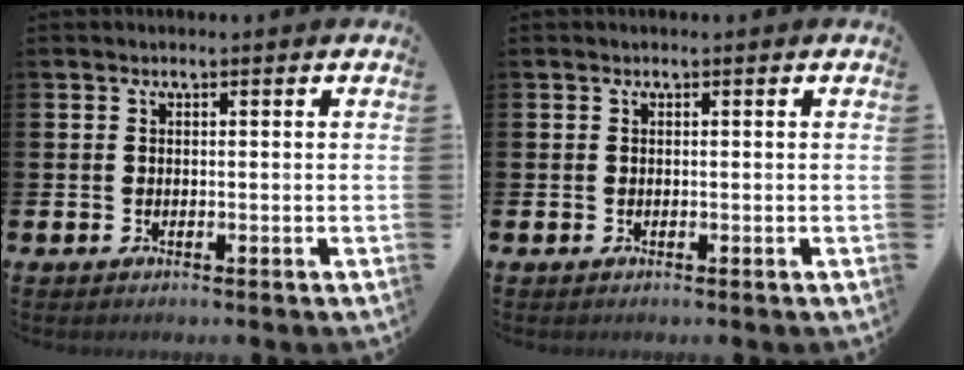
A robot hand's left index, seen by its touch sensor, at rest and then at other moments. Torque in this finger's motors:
{"motor_torque": [0.00, 0.00, 0.00, 0.00]}